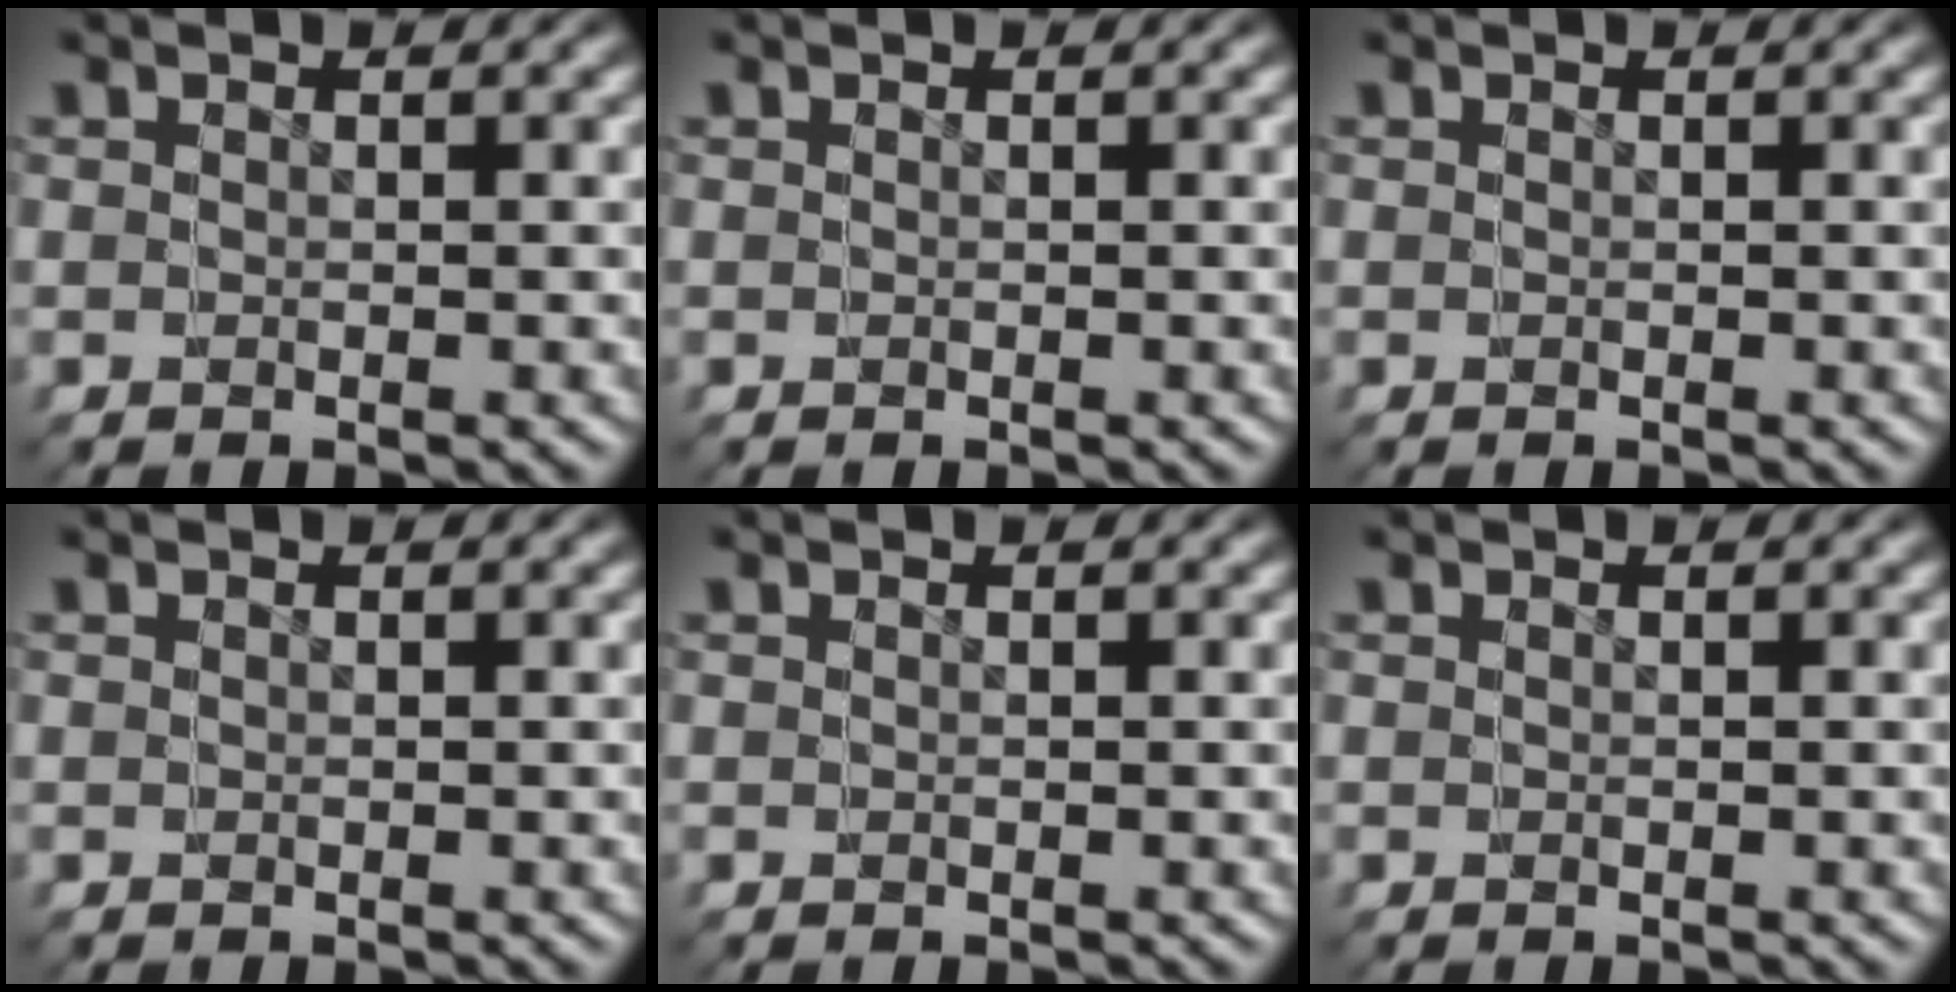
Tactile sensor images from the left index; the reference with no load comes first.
{"total": 0.0}
{"total": 0.0}
{"total": 0.0}
{"total": 0.0}
{"total": 0.0}